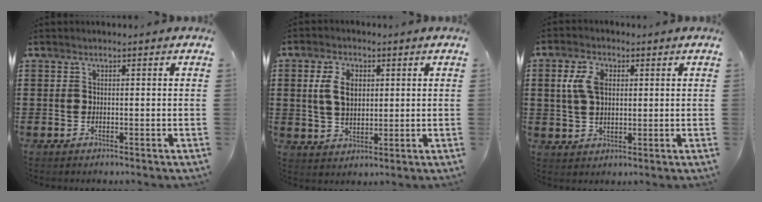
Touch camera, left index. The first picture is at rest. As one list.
[{"total": 5.6, "force": [1.4, 3.4, 4.2], "torque": [-0.093, 0.006, 0.019]}, {"total": 5.5, "force": [1.6, 3.4, 4.0], "torque": [-0.098, 0.011, 0.024]}]